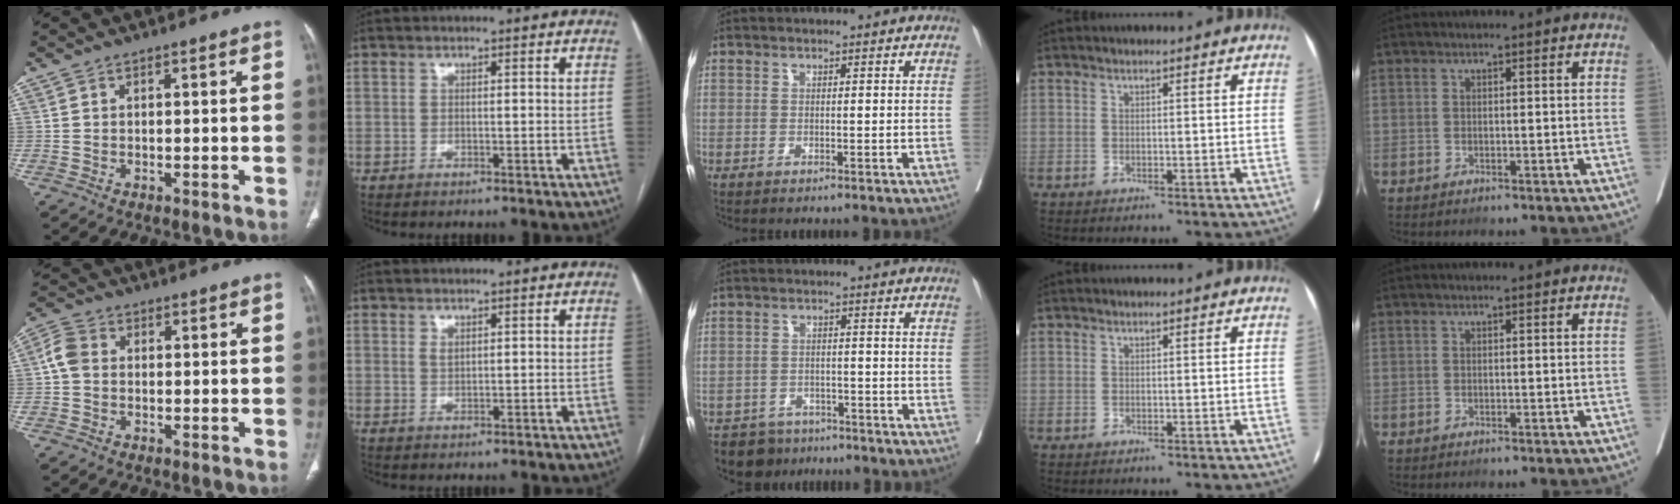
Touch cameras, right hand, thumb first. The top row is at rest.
{"thumb": {"total": 4.4, "force": [0.1, 3.5, 2.6], "torque": [-0.054, 0.015, -0.005]}, "index": {"total": 1.0, "force": [0.5, 0.5, 0.7], "torque": [-0.013, -0.001, 0.013]}, "middle": {"total": 5.6, "force": [-4.7, 3.1, -0.1], "torque": [0.011, 0.005, -0.075]}}